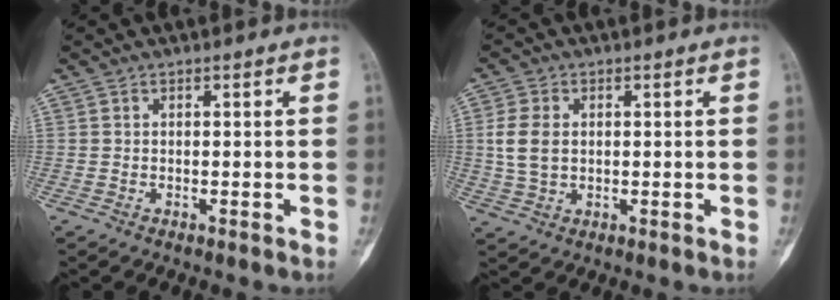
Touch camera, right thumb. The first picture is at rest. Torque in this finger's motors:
{"motor_torque": [0.45, 0.38, 0.48, -0.06, 0.29]}